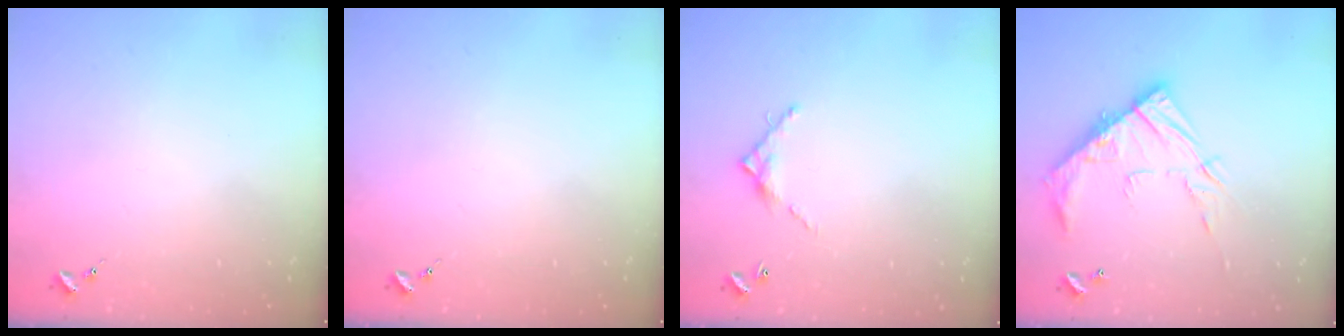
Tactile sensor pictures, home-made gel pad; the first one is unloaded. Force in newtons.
{"total": 0.0}
{"total": 7.0, "press": 7.0, "slide": 0.2}
{"total": 15.0, "press": 15.0, "slide": 1.0}